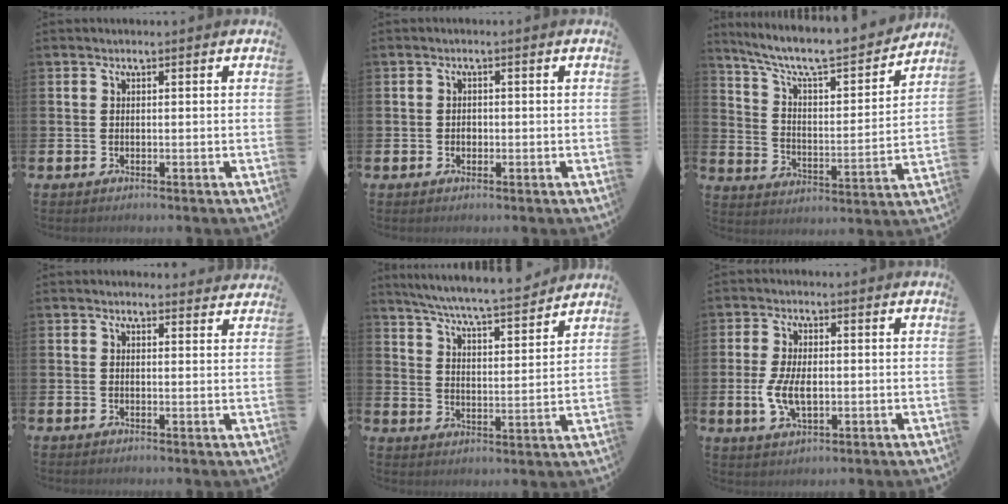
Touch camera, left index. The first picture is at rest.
{"total": 1.1, "force": [-0.2, 0.9, 0.5], "torque": [-0.008, 0.006, -0.006]}
{"total": 8.6, "force": [7.7, 1.7, 3.6], "torque": [-0.101, -0.057, 0.126]}
{"total": 1.3, "force": [1.2, 0.4, 0.0], "torque": [0.007, -0.002, 0.021]}
{"total": 6.8, "force": [6.6, -0.1, 1.8], "torque": [-0.063, -0.050, 0.113]}
{"total": 5.6, "force": [-0.5, 3.0, 4.7], "torque": [-0.088, 0.000, -0.013]}